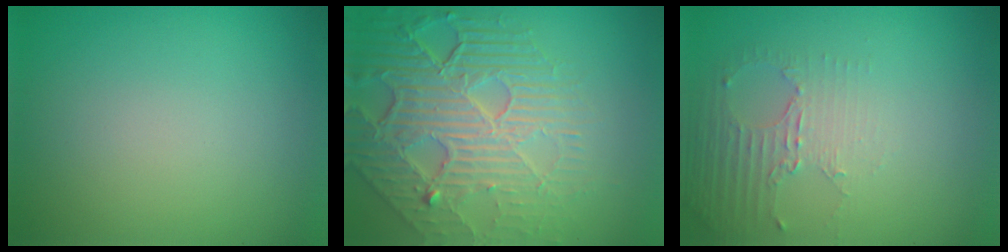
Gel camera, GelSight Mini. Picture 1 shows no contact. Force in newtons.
{"total": 8.6, "press": 5.8, "slide": 6.4}
{"total": 2.5, "press": 1.7, "slide": 1.8}